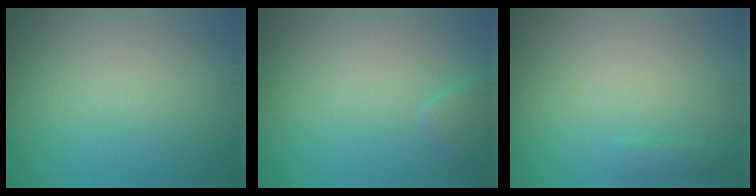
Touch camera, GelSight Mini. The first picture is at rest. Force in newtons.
{"total": 1.7, "press": 1.7, "slide": 0.2}
{"total": 0.7, "press": 0.7, "slide": 0.0}